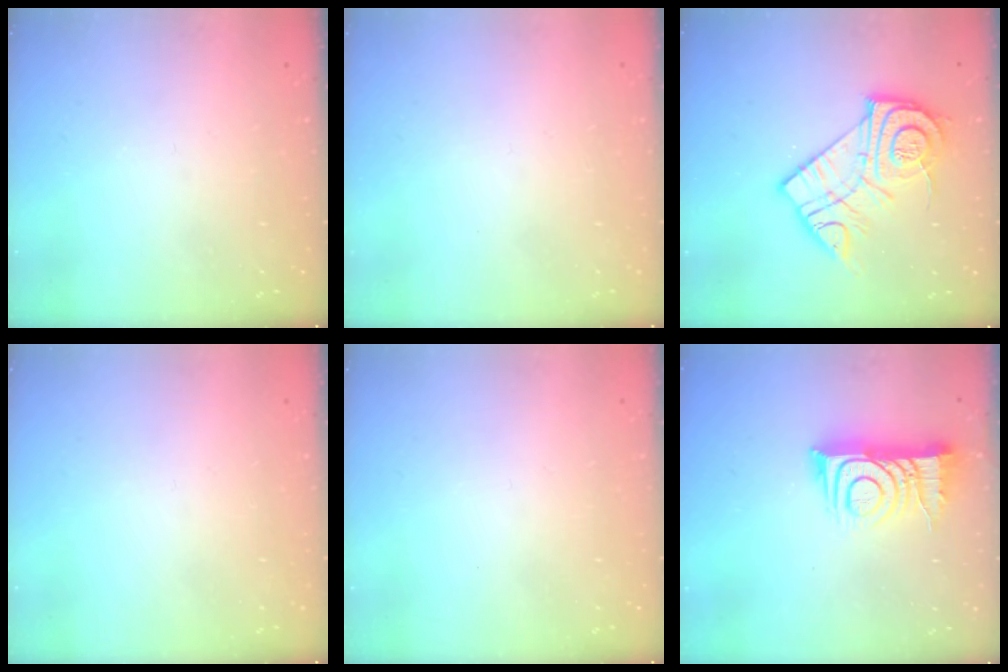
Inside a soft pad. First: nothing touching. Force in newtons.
{"total": 1.7, "press": 1.7, "slide": 0.1}
{"total": 16.0, "press": 16.0, "slide": 1.2}
{"total": 1.5, "press": 1.5, "slide": 0.1}
{"total": 1.5, "press": 1.5, "slide": 0.1}
{"total": 11.9, "press": 11.8, "slide": 1.0}